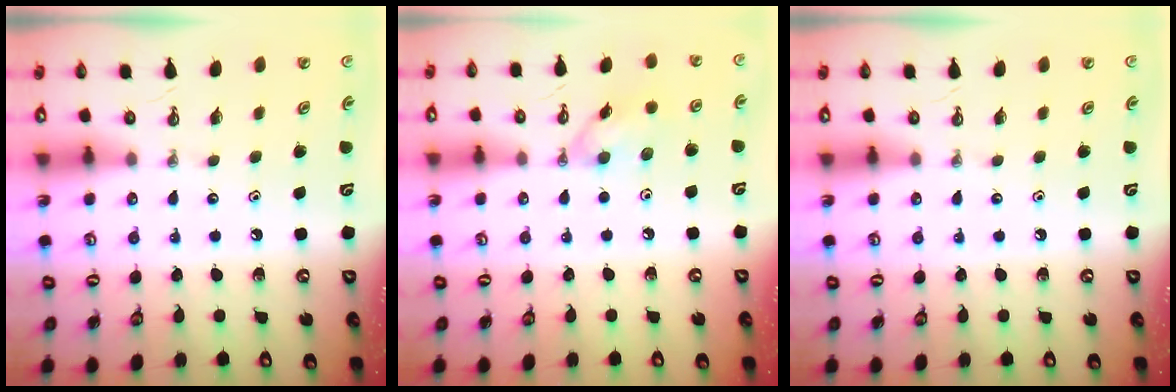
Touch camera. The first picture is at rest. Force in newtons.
{"total": 8.7, "press": 8.7, "slide": 0.8}
{"total": 0.0}